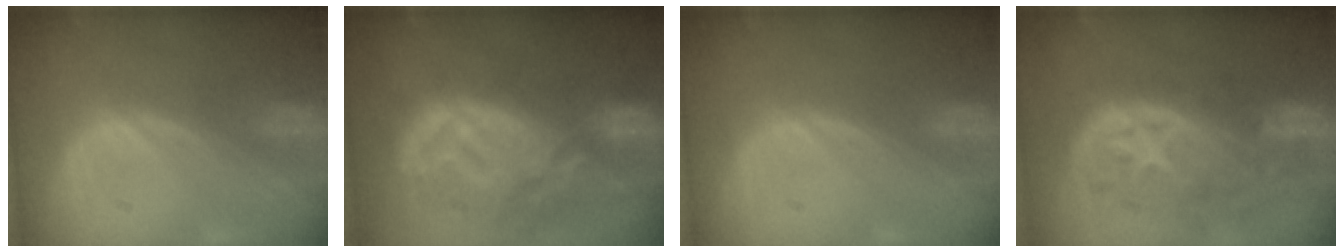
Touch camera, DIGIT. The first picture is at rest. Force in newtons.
{"total": 12.6, "press": 11.2, "slide": 5.8}
{"total": 0.0}
{"total": 11.1, "press": 9.8, "slide": 5.1}